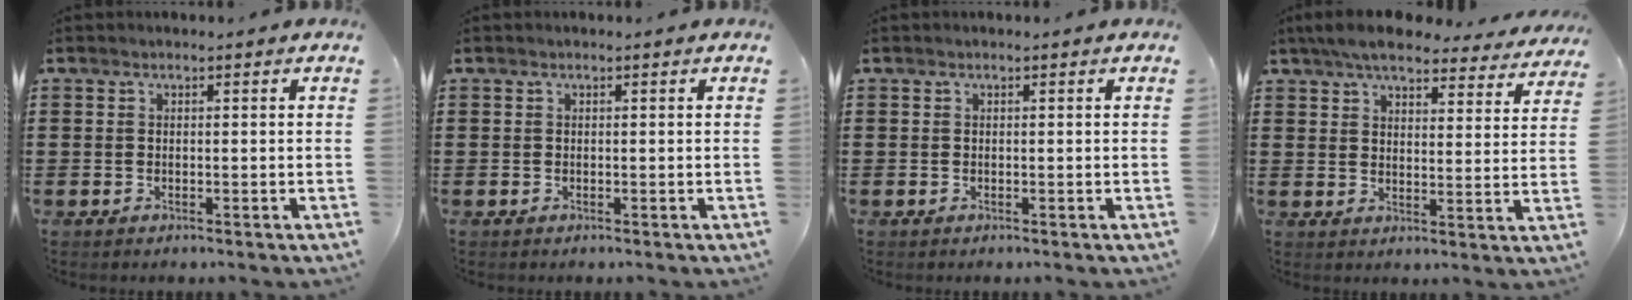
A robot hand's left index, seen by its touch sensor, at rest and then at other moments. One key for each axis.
{"total": 0.0}
{"total": 0.0}
{"total": 6.5, "fx": 5.8, "fy": 1.1, "fz": 2.6, "tx": -0.065, "ty": -0.021, "tz": 0.103}